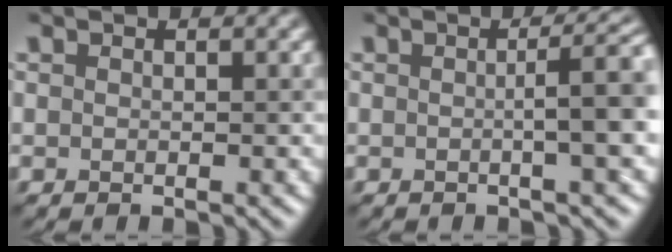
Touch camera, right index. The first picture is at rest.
{"total": 4.9, "force": [0.1, 0.8, 4.9], "torque": [-0.057, 0.016, 0.004]}